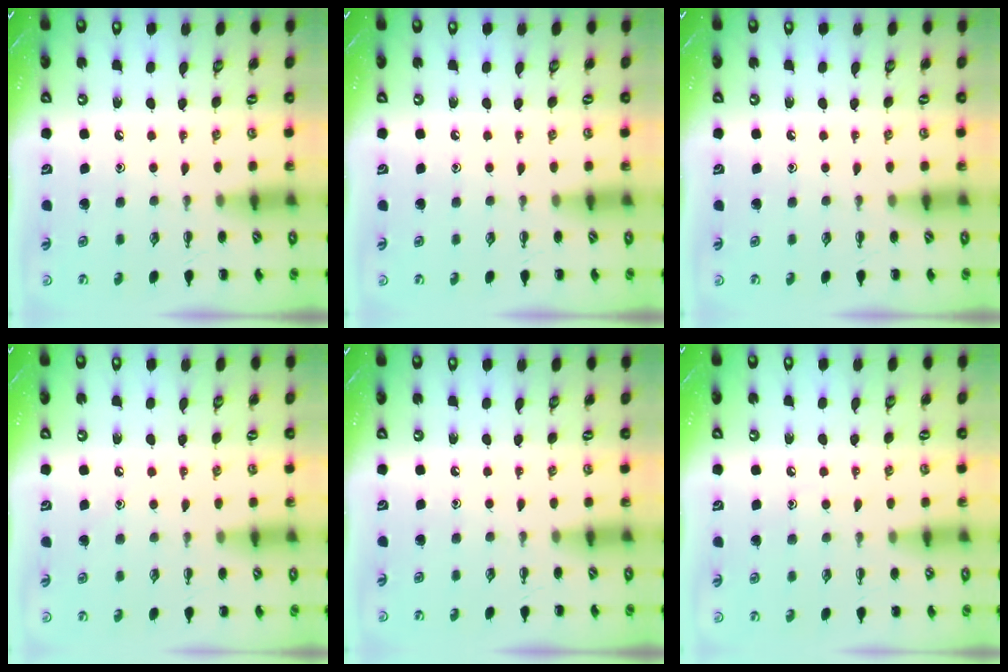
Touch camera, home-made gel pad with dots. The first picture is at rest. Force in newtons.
{"total": 0.0}
{"total": 0.0}
{"total": 6.1, "press": 5.8, "slide": 2.0}
{"total": 0.0}
{"total": 5.4, "press": 5.2, "slide": 1.6}